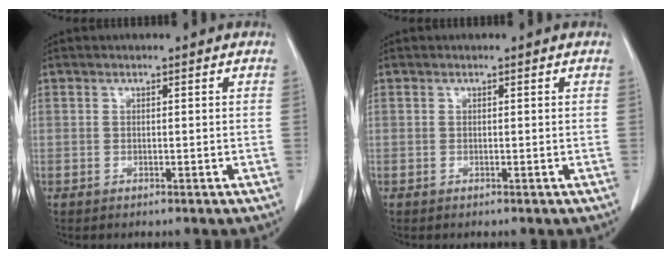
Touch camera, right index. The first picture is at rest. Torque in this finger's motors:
{"motor_torque": [0.02, -0.02, -0.01, 0.01]}